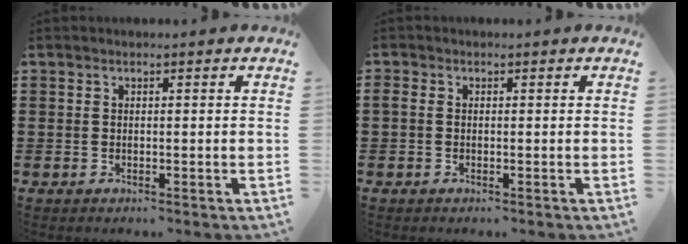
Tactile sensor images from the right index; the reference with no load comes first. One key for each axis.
{"total": 0.6, "fx": -0.2, "fy": 0.4, "fz": 0.3, "tx": -0.008, "ty": 0.001, "tz": -0.005}